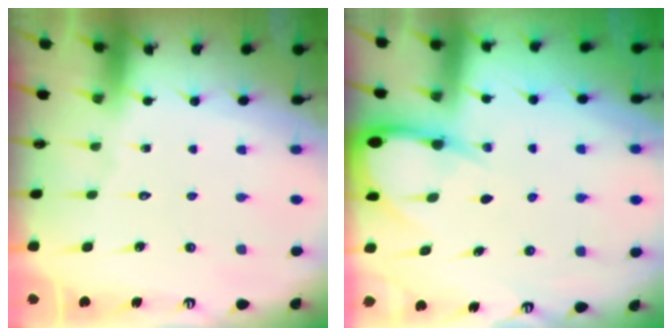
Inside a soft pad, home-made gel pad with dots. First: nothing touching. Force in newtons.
{"total": 6.6, "press": 6.5, "slide": 0.6}